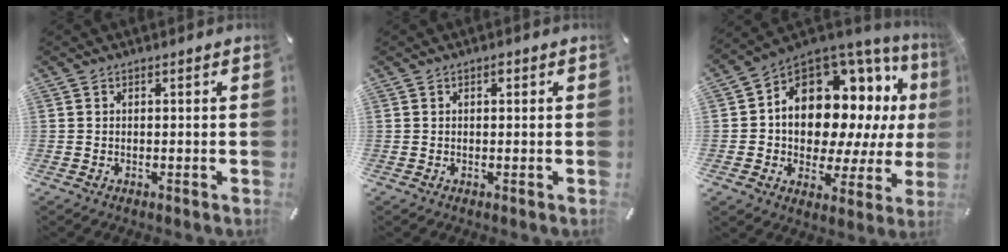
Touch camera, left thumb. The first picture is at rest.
{"total": 1.1, "force": [0.3, 0.7, 0.8], "torque": [-0.008, 0.002, 0.003]}
{"total": 14.8, "force": [4.4, 10.6, 9.3], "torque": [-0.156, -0.057, 0.074]}